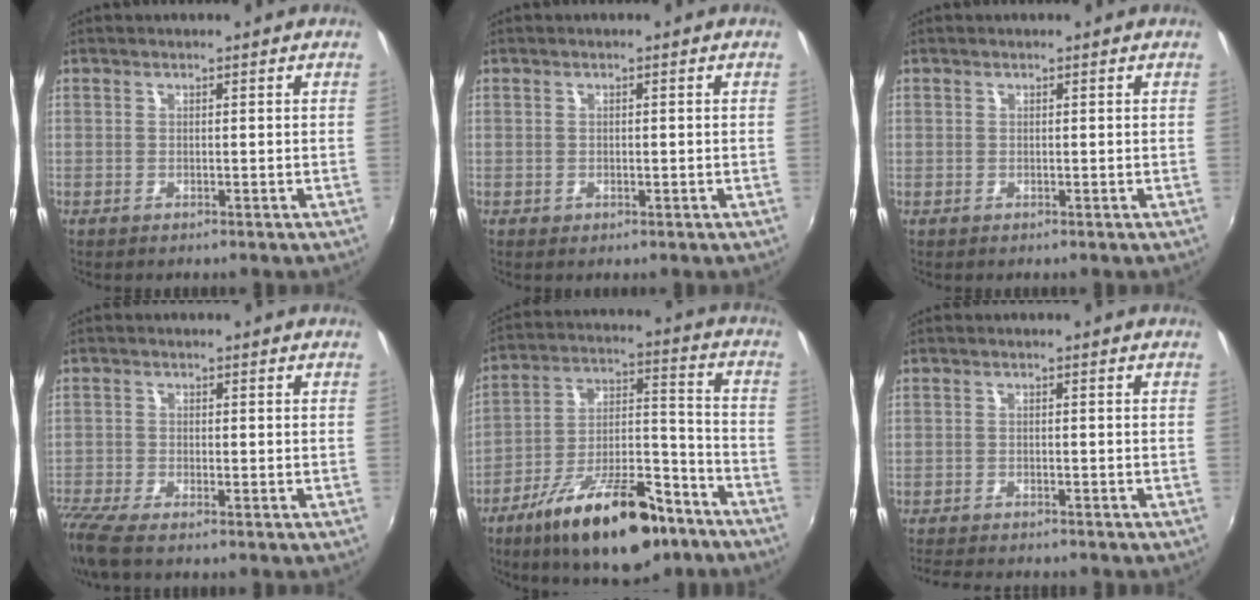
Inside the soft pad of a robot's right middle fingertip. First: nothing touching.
{"total": 0.6, "force": [-0.1, 0.4, 0.4], "torque": [-0.005, 0.001, -0.001]}
{"total": 0.8, "force": [-0.1, 0.8, 0.0], "torque": [0.000, 0.003, 0.000]}
{"total": 6.2, "force": [-4.9, 1.2, 3.6], "torque": [-0.102, -0.023, -0.096]}
{"total": 21.3, "force": [-13.8, 7.5, 14.4], "torque": [-0.240, -0.003, -0.217]}
{"total": 6.5, "force": [-6.0, 1.1, 2.4], "torque": [-0.062, -0.016, -0.097]}